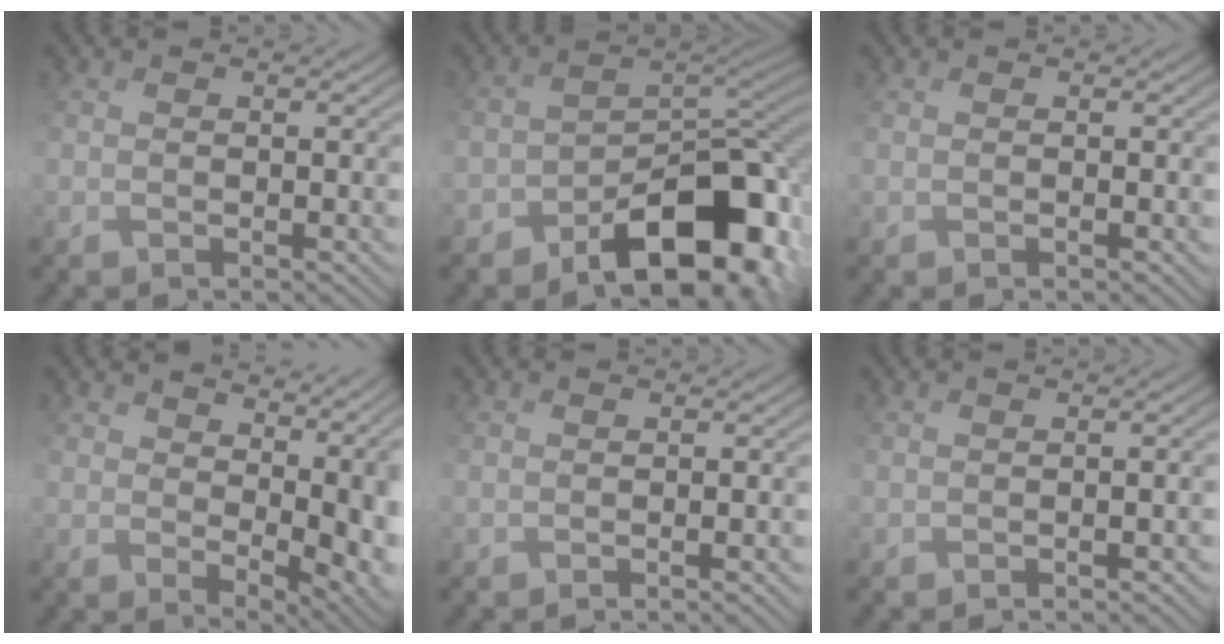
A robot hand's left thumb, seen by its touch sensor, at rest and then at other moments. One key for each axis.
{"total": 13.0, "fx": -6.9, "fy": 6.6, "fz": 8.9, "tx": -0.111, "ty": -0.009, "tz": -0.108}
{"total": 0.8, "fx": -0.2, "fy": 0.4, "fz": 0.7, "tx": -0.011, "ty": 0.000, "tz": 0.002}
{"total": 10.7, "fx": 3.6, "fy": 6.2, "fz": 8.0, "tx": -0.138, "ty": -0.026, "tz": 0.093}
{"total": 2.9, "fx": -1.7, "fy": 0.6, "fz": 2.2, "tx": -0.017, "ty": 0.007, "tz": -0.005}
{"total": 3.5, "fx": -2.0, "fy": 0.7, "fz": 2.8, "tx": -0.014, "ty": 0.009, "tz": -0.008}